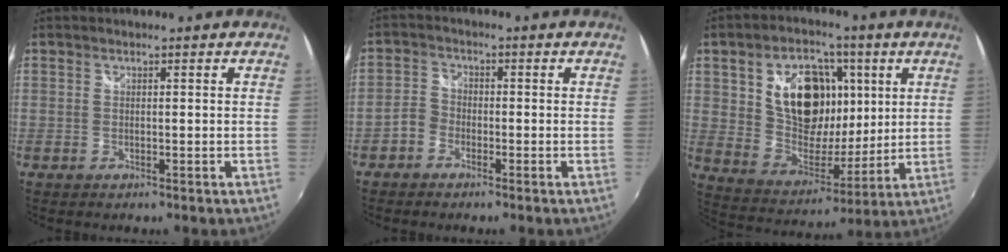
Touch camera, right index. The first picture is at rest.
{"total": 3.2, "force": [-2.1, 2.3, 0.9], "torque": [-0.020, 0.011, -0.043]}
{"total": 18.2, "force": [5.9, 12.2, 12.2], "torque": [-0.227, 0.024, 0.118]}